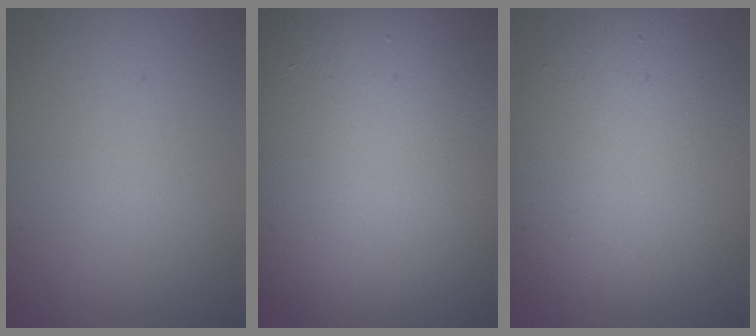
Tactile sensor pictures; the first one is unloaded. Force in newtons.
{"total": 18.0, "press": 18.0, "slide": 0.8}
{"total": 8.1, "press": 8.1, "slide": 0.4}